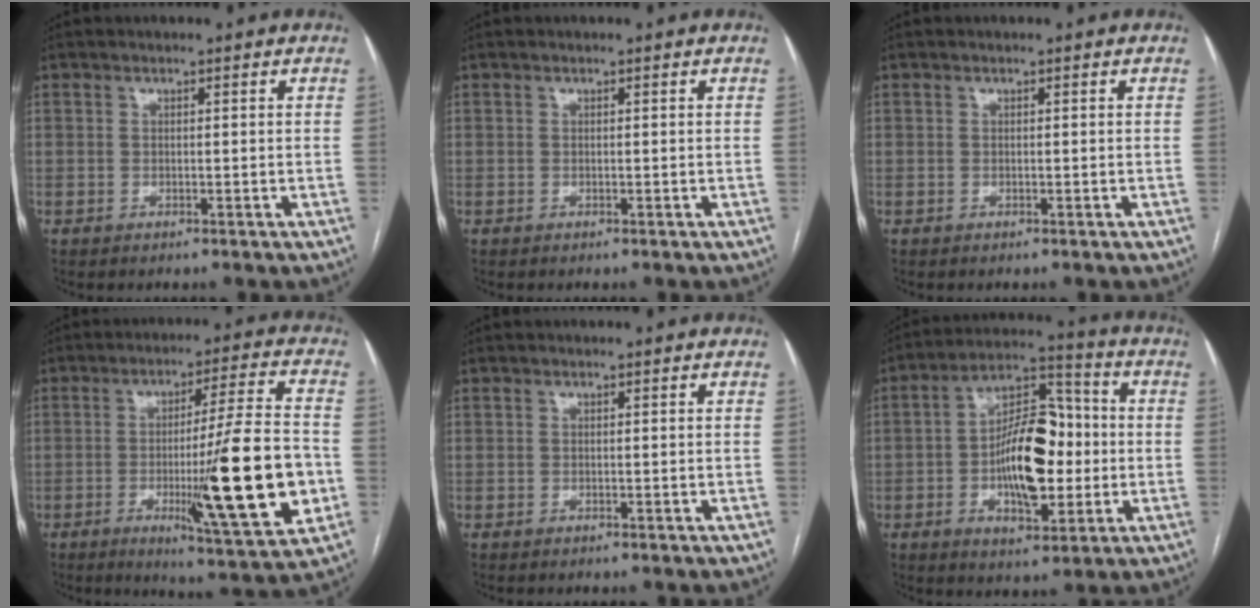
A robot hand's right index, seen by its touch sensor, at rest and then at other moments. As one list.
[{"total": 0.0}, {"total": 0.0}, {"total": 19.0, "force": [-3.8, 0.4, 18.6], "torque": [-0.281, -0.021, -0.056]}, {"total": 0.0}, {"total": 14.6, "force": [-1.6, 6.2, 13.1], "torque": [-0.227, 0.023, -0.023]}]